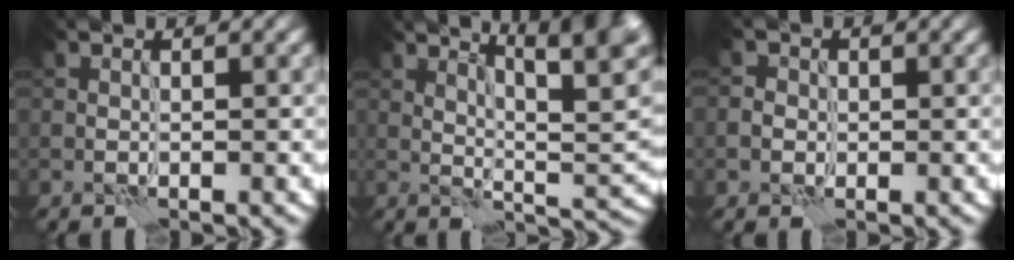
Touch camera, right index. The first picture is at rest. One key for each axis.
{"total": 10.0, "fx": 4.9, "fy": 3.2, "fz": 8.1, "tx": -0.098, "ty": 0.011, "tz": 0.059}
{"total": 1.6, "fx": -0.4, "fy": 1.5, "fz": 0.4, "tx": -0.009, "ty": 0.002, "tz": -0.010}